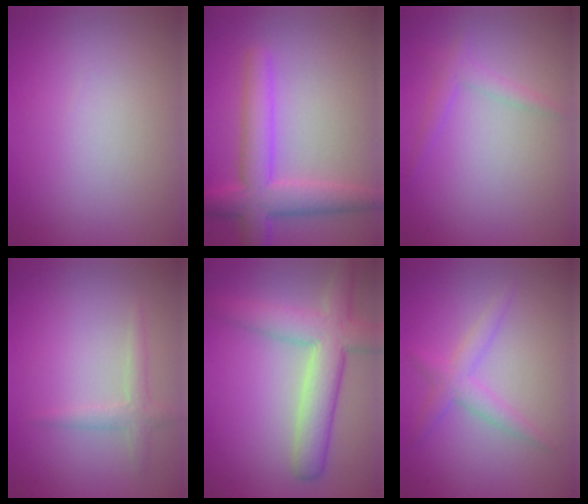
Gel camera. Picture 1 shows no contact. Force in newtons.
{"total": 5.5, "press": 5.5, "slide": 0.3}
{"total": 1.5, "press": 1.5, "slide": 0.1}
{"total": 1.7, "press": 1.7, "slide": 0.1}
{"total": 6.2, "press": 6.2, "slide": 0.3}
{"total": 2.3, "press": 2.3, "slide": 0.1}